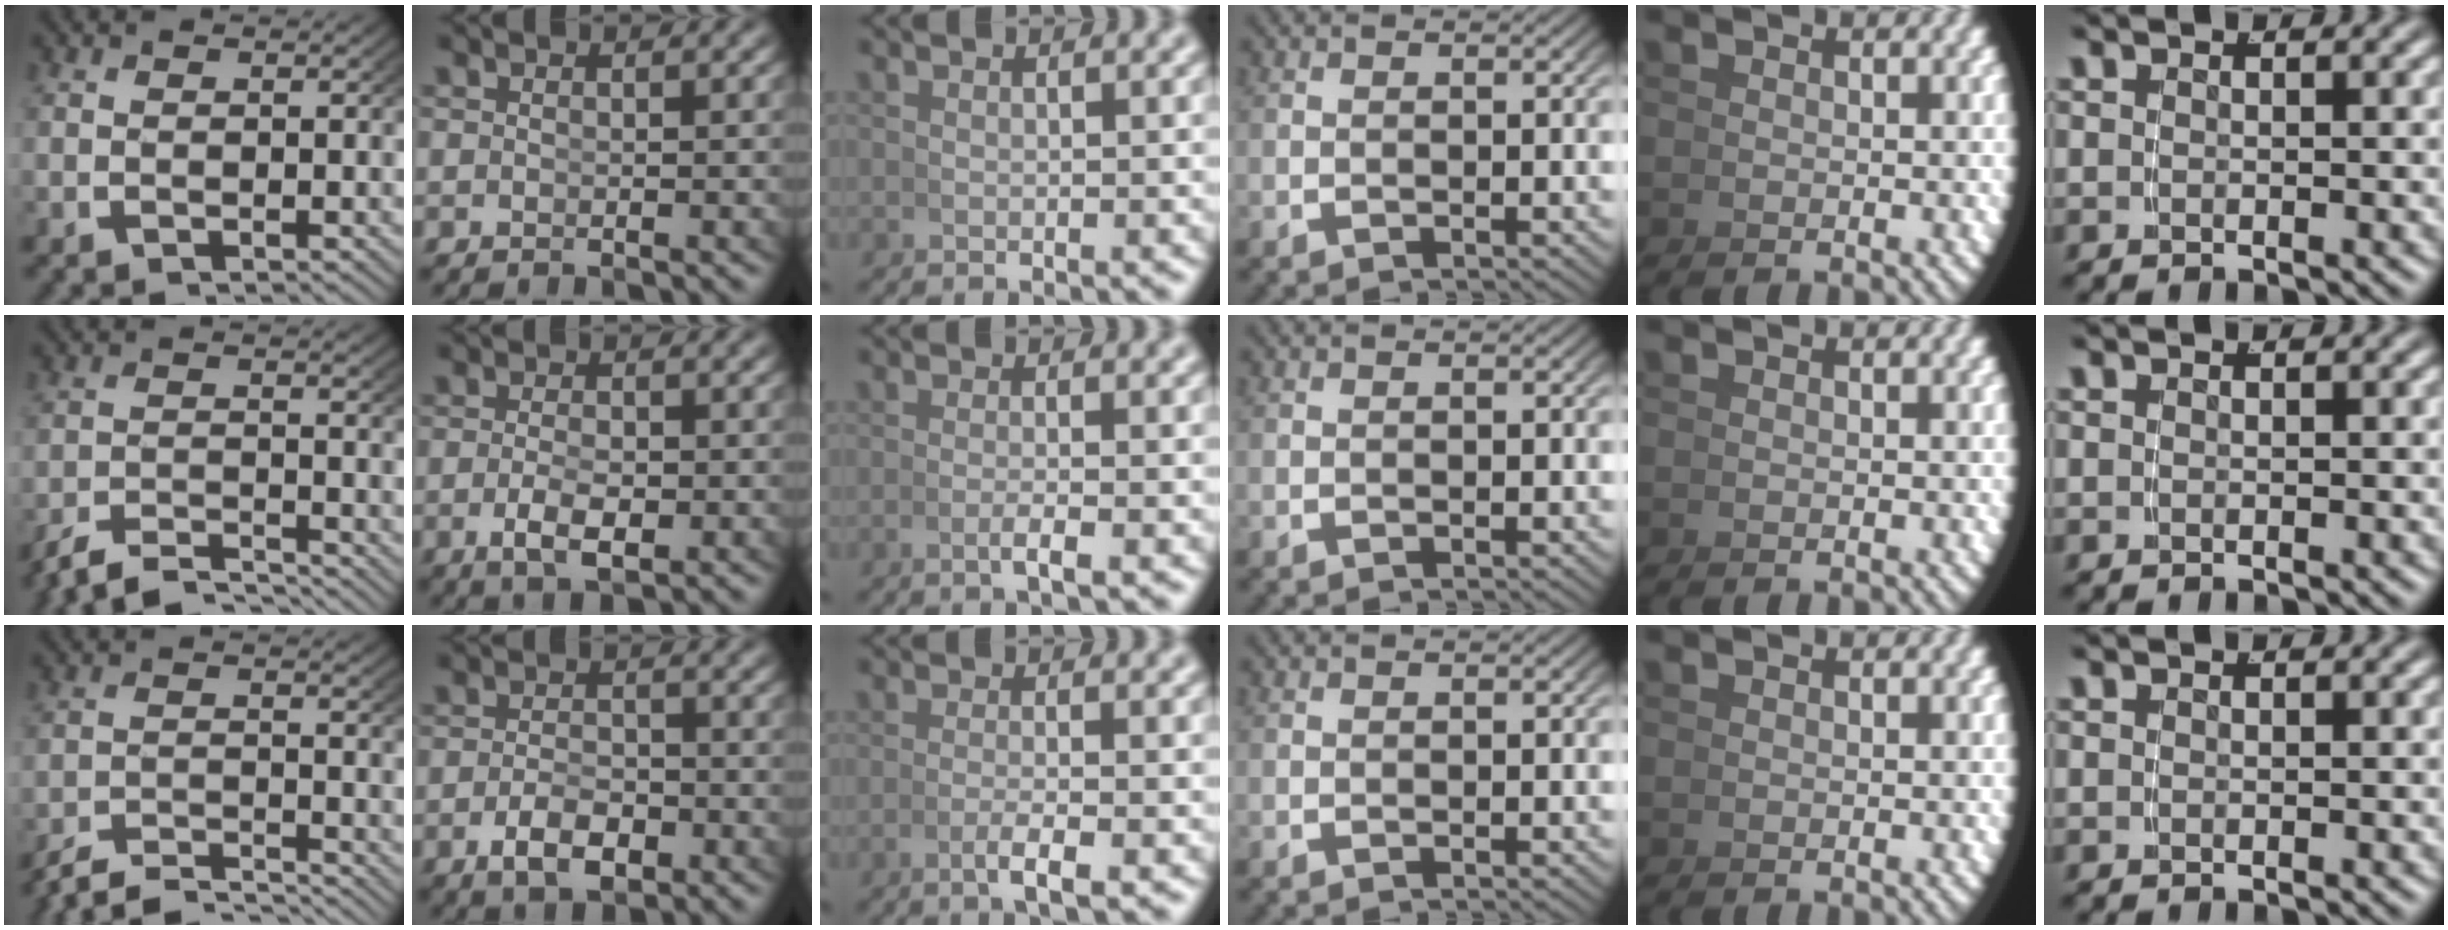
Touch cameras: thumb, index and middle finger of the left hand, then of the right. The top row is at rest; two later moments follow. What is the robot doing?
{"motion": "grasp_and_lifting", "object": "photo album"}